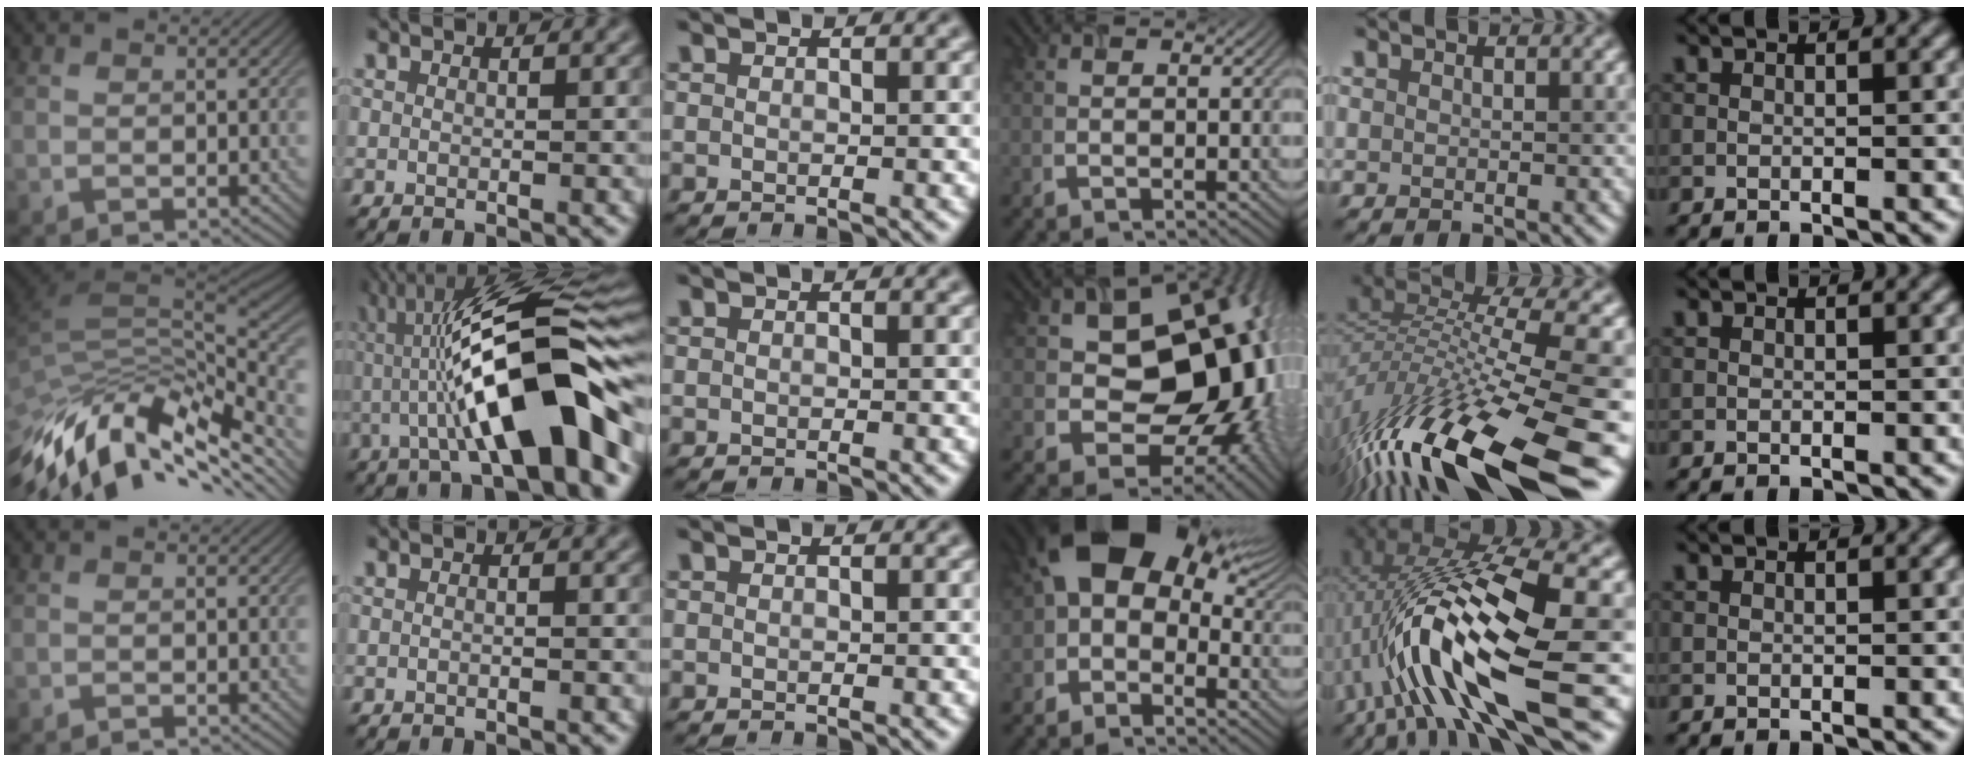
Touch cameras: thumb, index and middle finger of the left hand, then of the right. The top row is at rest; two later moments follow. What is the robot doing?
{"motion": "open", "object": "airpods case & airpods"}